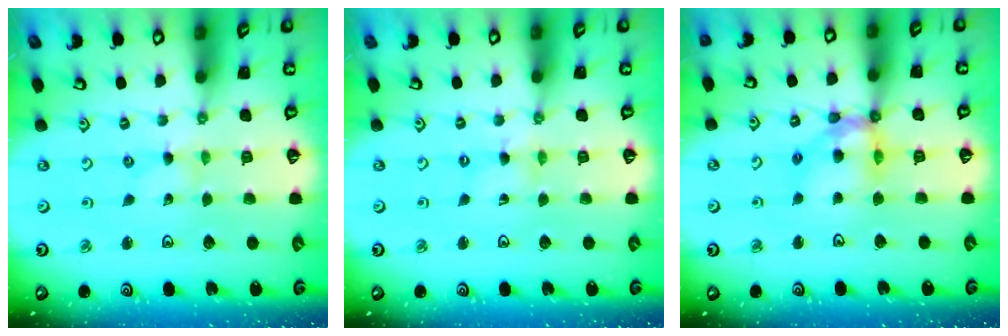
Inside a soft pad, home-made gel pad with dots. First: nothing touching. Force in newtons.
{"total": 0.7, "press": 0.7, "slide": 0.2}
{"total": 13.0, "press": 12.9, "slide": 1.6}